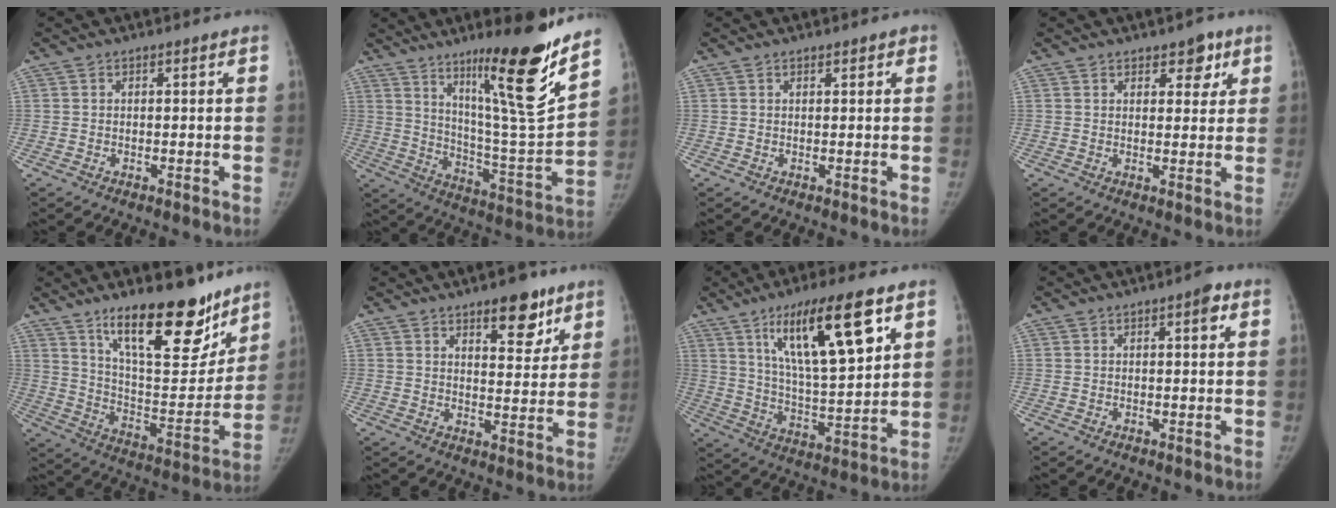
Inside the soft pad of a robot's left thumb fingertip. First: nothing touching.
{"total": 21.4, "force": [13.7, 1.8, 16.3], "torque": [-0.220, -0.088, 0.228]}
{"total": 0.7, "force": [0.4, 0.5, 0.2], "torque": [0.008, 0.000, 0.000]}
{"total": 4.0, "force": [2.3, 2.6, 2.0], "torque": [0.007, -0.010, 0.027]}
{"total": 21.7, "force": [14.7, 7.8, 13.9], "torque": [-0.159, -0.093, 0.236]}
{"total": 8.8, "force": [5.6, 3.8, 5.5], "torque": [-0.044, -0.033, 0.080]}
{"total": 18.7, "force": [9.1, 4.6, 15.7], "torque": [-0.245, -0.040, 0.162]}
{"total": 1.9, "force": [0.6, 0.6, 1.7], "torque": [-0.017, 0.002, 0.004]}